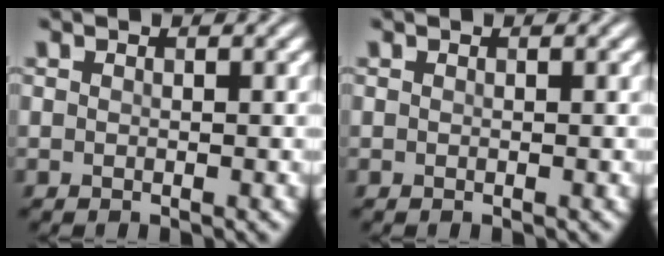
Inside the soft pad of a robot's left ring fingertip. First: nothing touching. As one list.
[{"total": 0.0}]